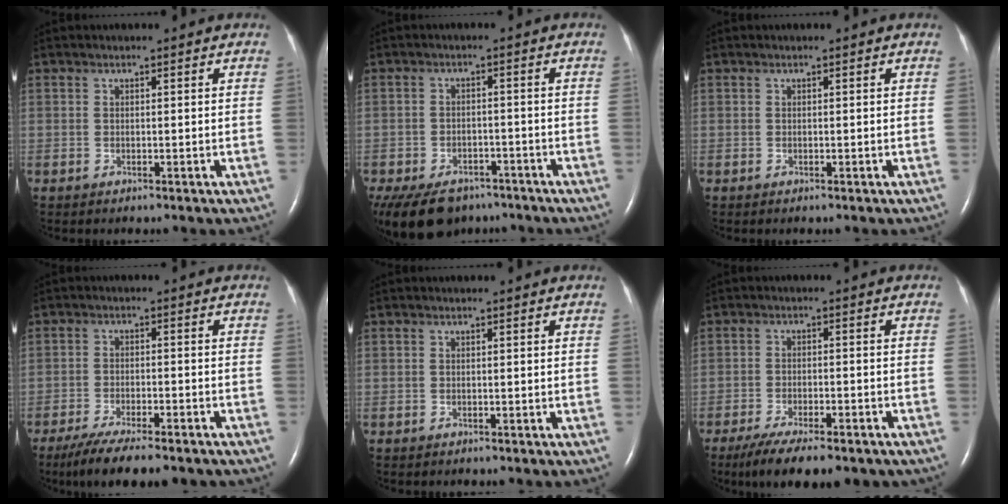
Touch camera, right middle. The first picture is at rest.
{"total": 13.3, "force": [-9.7, 7.6, 5.1], "torque": [-0.131, -0.010, -0.130]}
{"total": 0.0}
{"total": 11.4, "force": [-9.1, 1.8, 6.5], "torque": [-0.102, -0.021, -0.138]}
{"total": 0.0}
{"total": 12.5, "force": [-9.6, 3.1, 7.3], "torque": [-0.116, -0.015, -0.140]}